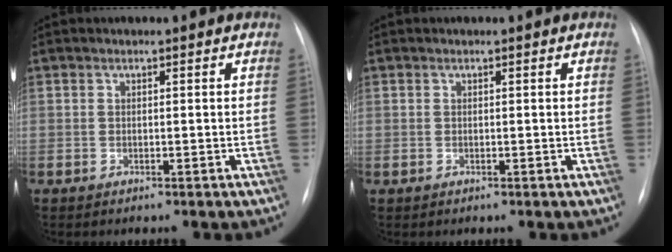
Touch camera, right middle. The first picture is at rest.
{"total": 0.0}